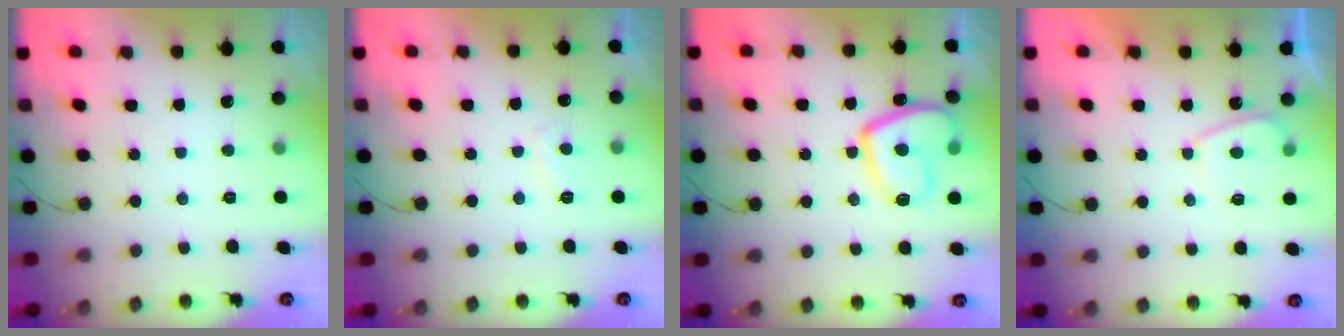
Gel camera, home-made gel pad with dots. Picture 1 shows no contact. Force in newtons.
{"total": 2.6, "press": 2.4, "slide": 0.8}
{"total": 13.9, "press": 13.8, "slide": 1.6}
{"total": 3.2, "press": 3.1, "slide": 1.0}